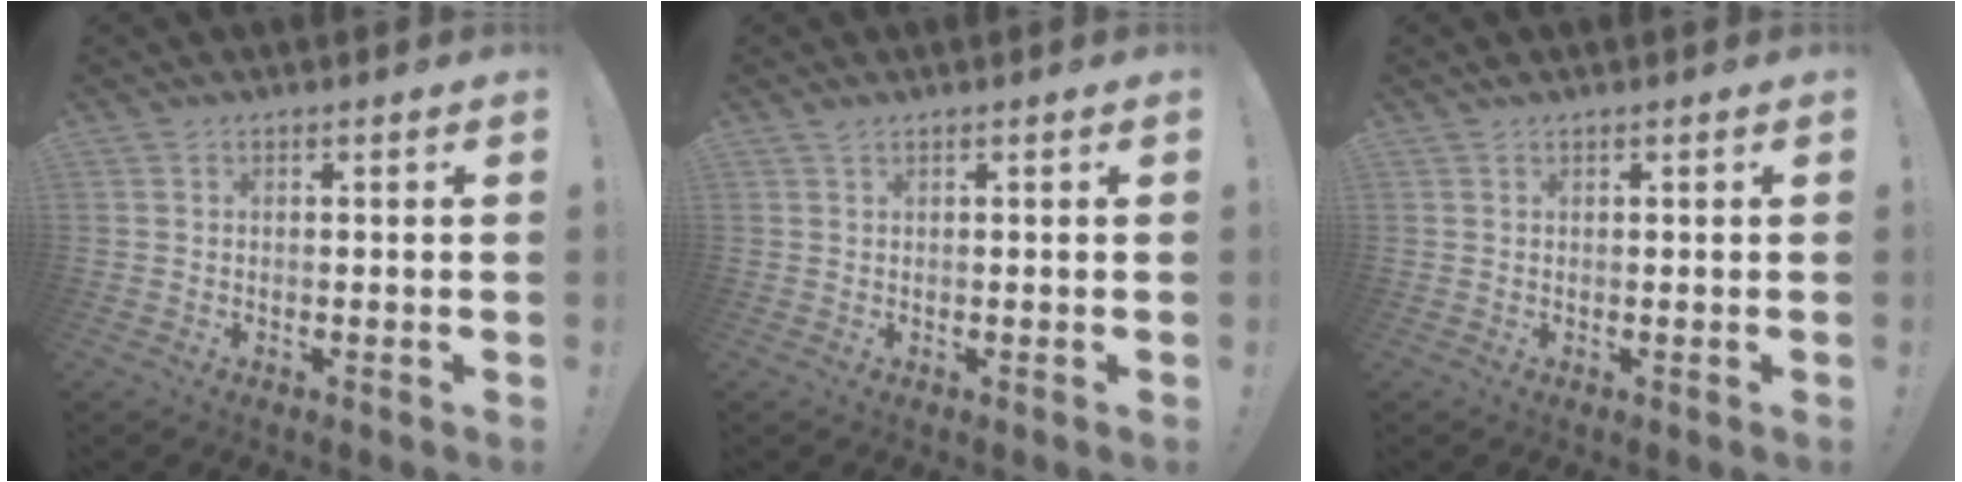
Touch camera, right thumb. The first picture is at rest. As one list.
[{"total": 0.8, "force": [0.7, 0.2, 0.4], "torque": [-0.010, 0.003, 0.014]}, {"total": 0.6, "force": [0.6, 0.1, 0.2], "torque": [0.003, -0.003, 0.010]}]